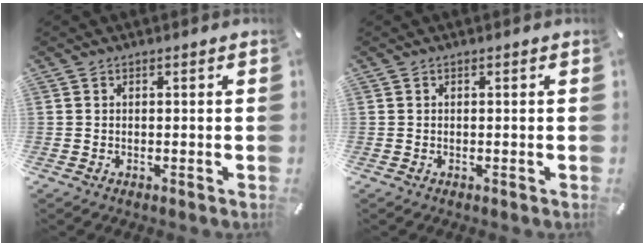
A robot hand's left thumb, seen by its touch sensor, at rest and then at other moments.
{"total": 0.0}